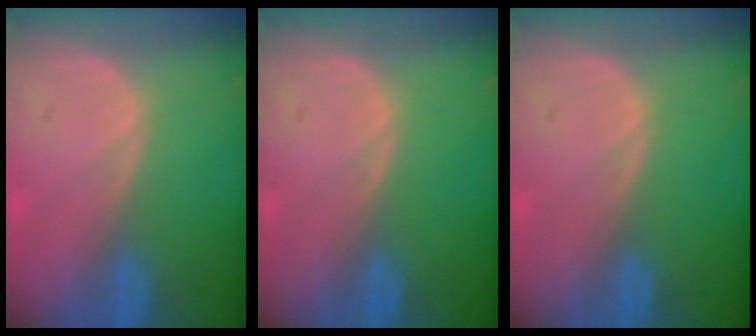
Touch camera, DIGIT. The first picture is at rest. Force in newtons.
{"total": 0.0}
{"total": 0.0}